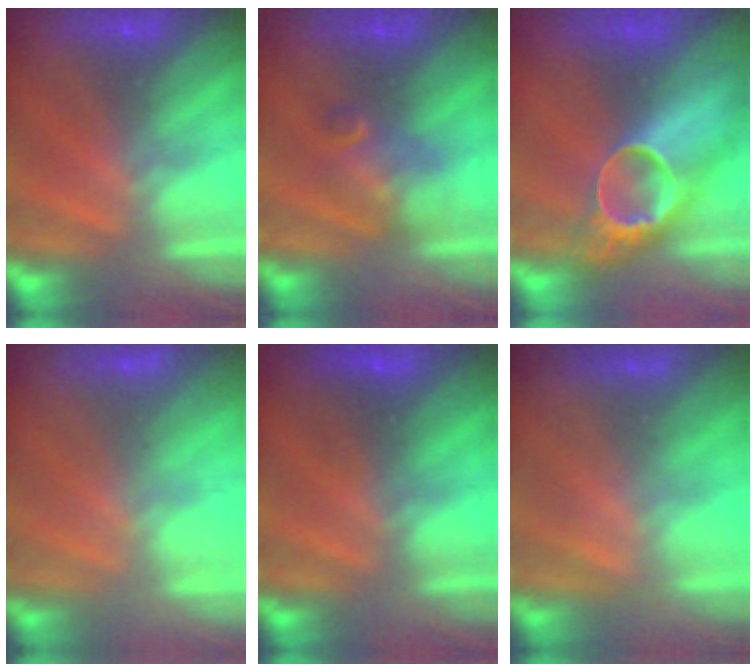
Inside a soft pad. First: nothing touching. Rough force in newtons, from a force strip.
{"total": 2.3}
{"total": 8.3}
{"total": 2.1}
{"total": 2.4}
{"total": 1.7}